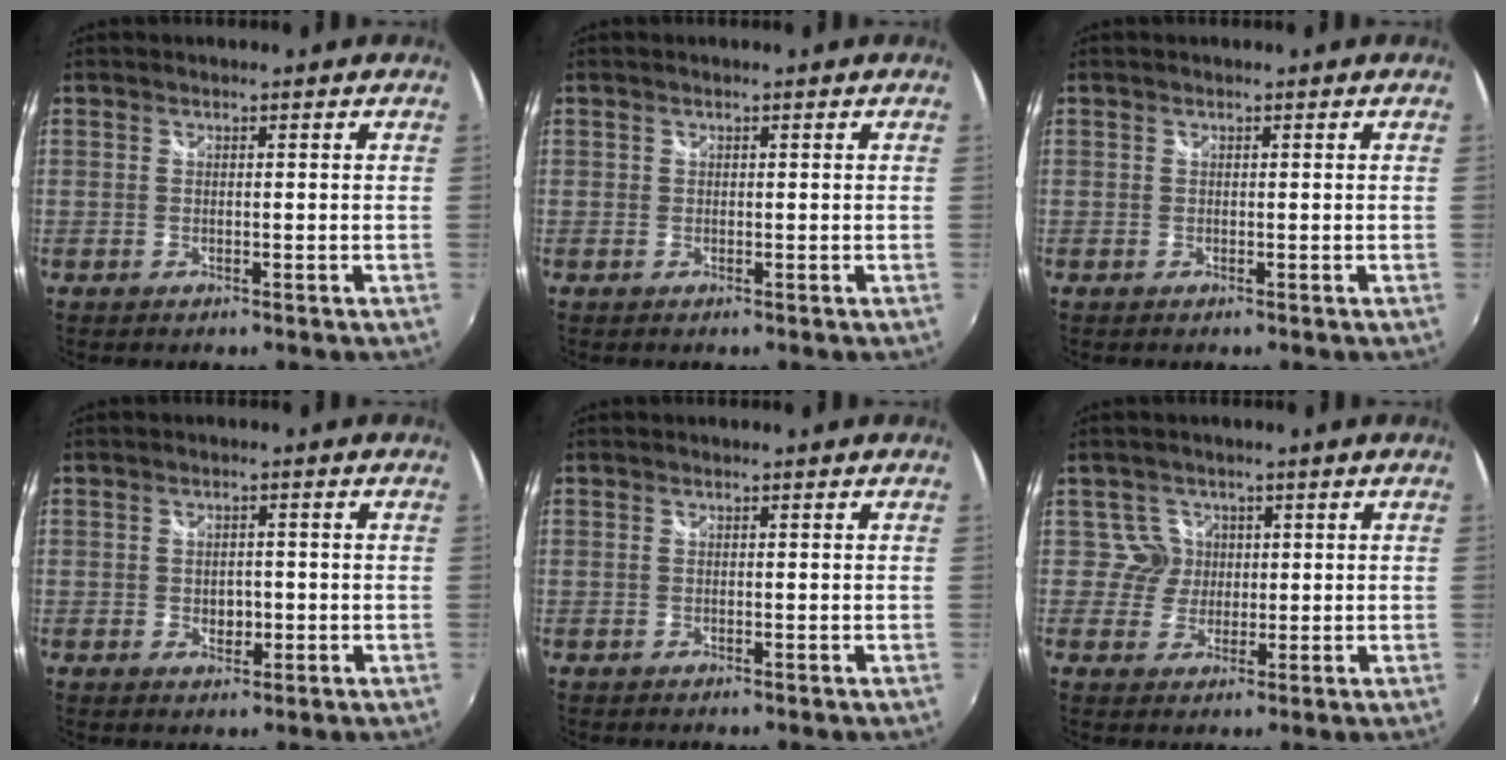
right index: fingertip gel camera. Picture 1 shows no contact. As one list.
[{"total": 0.0}, {"total": 0.0}, {"total": 3.1, "force": [-0.6, 2.3, 1.9], "torque": [-0.031, -0.001, -0.010]}, {"total": 0.0}, {"total": 3.5, "force": [0.8, 3.5, -0.3], "torque": [0.016, 0.012, 0.009]}]